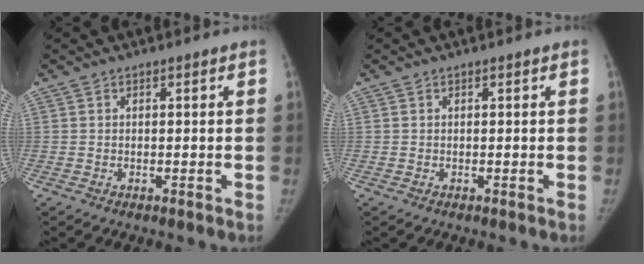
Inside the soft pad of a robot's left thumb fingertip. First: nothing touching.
{"total": 0.0}